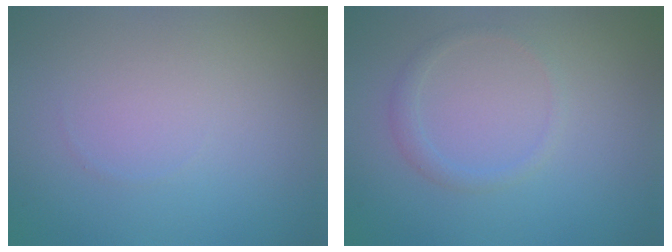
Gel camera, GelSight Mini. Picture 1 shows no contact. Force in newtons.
{"total": 1.2, "press": 1.1, "slide": 0.1}